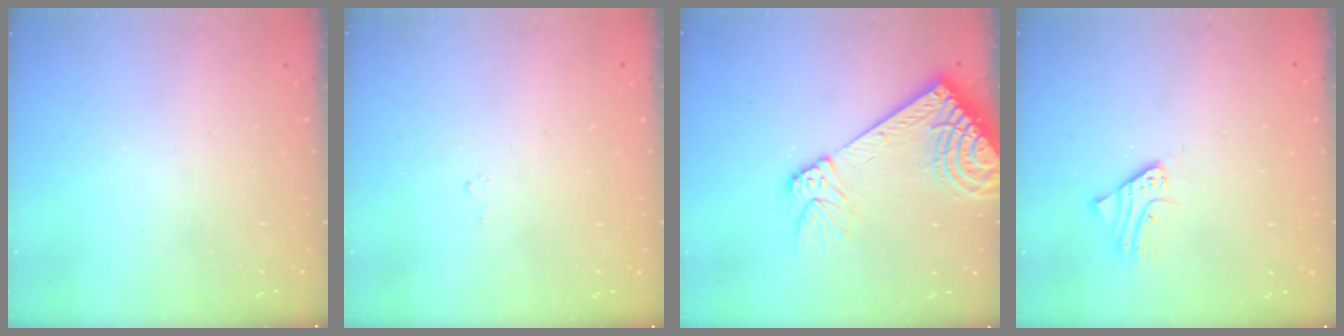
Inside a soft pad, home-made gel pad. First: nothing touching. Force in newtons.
{"total": 3.1, "press": 3.1, "slide": 0.0}
{"total": 17.2, "press": 16.8, "slide": 3.7}
{"total": 2.2, "press": 2.2, "slide": 0.2}